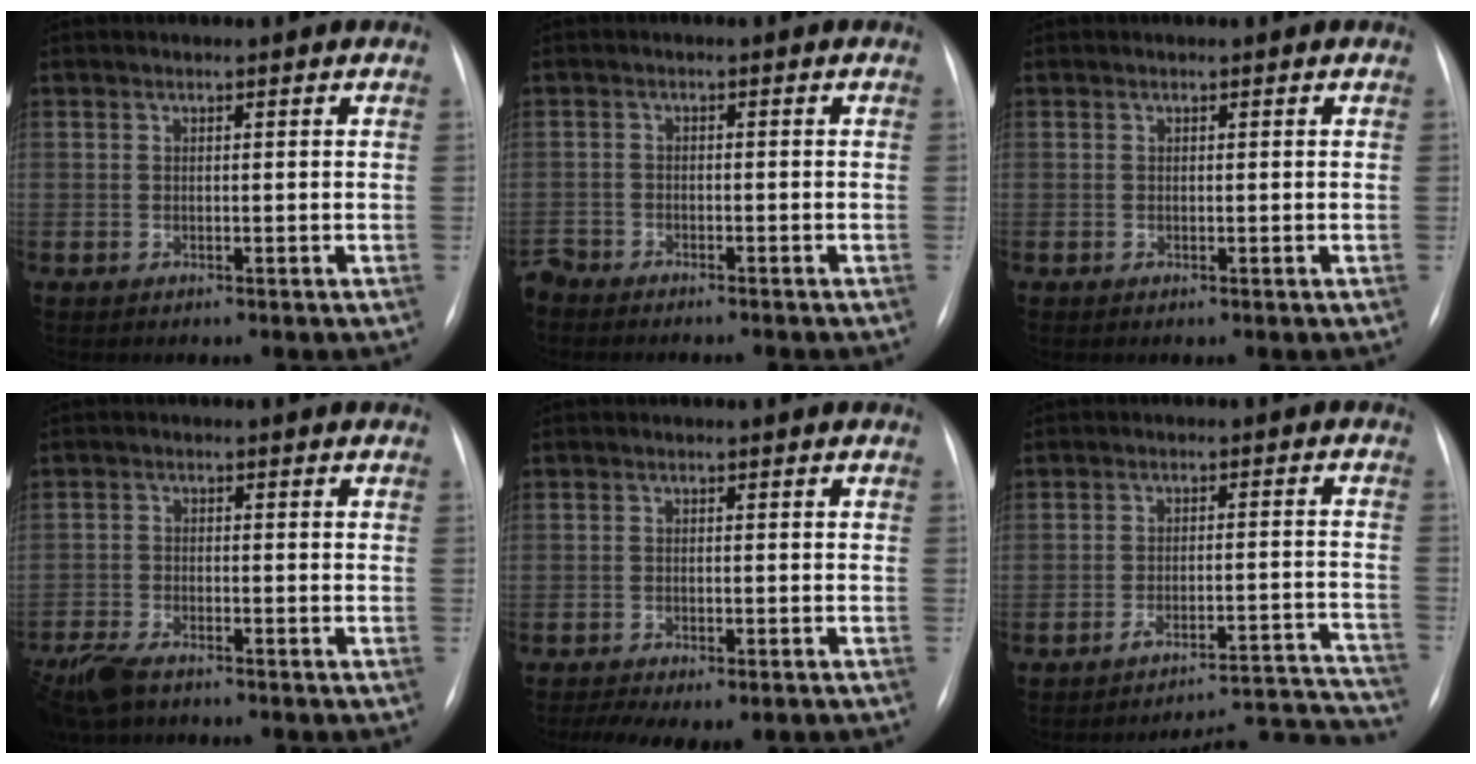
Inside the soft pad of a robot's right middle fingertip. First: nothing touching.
{"total": 7.0, "force": [-6.6, 1.7, 1.8], "torque": [-0.024, -0.007, -0.105]}
{"total": 0.0}
{"total": 7.9, "force": [-6.3, 2.7, 4.0], "torque": [-0.083, -0.018, -0.115]}
{"total": 7.7, "force": [-5.6, 2.8, 4.6], "torque": [-0.071, -0.004, -0.077]}
{"total": 14.9, "force": [-14.8, -1.4, 0.0], "torque": [0.027, 0.032, -0.187]}